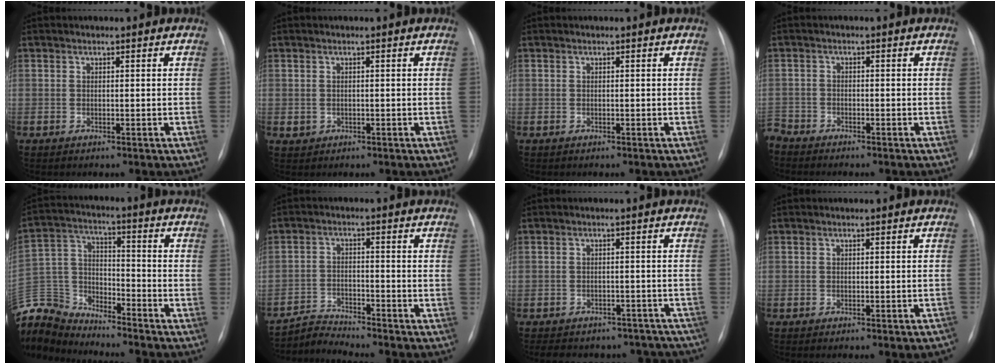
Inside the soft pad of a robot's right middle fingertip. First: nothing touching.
{"total": 1.1, "force": [-0.1, 1.0, 0.3], "torque": [-0.008, 0.001, 0.004]}
{"total": 0.0}
{"total": 4.2, "force": [-4.1, 0.9, 0.6], "torque": [-0.007, -0.012, -0.075]}
{"total": 14.4, "force": [-14.0, 2.7, 1.6], "torque": [-0.045, 0.030, -0.270]}
{"total": 4.6, "force": [-4.3, -0.9, -1.1], "torque": [0.014, -0.014, -0.080]}
{"total": 17.3, "force": [-14.9, 7.3, 4.8], "torque": [-0.106, 0.008, -0.161]}
{"total": 3.6, "force": [-2.9, 0.1, 2.1], "torque": [-0.017, 0.003, -0.033]}